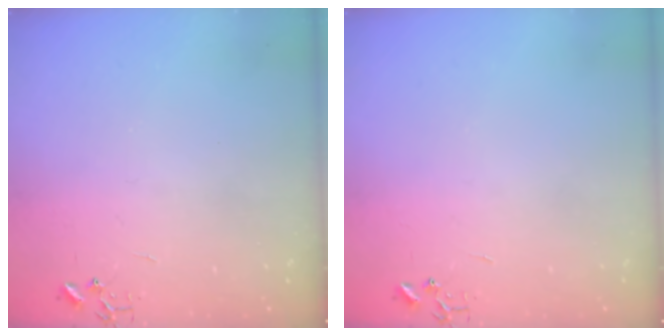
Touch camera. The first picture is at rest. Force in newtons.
{"total": 0.0}